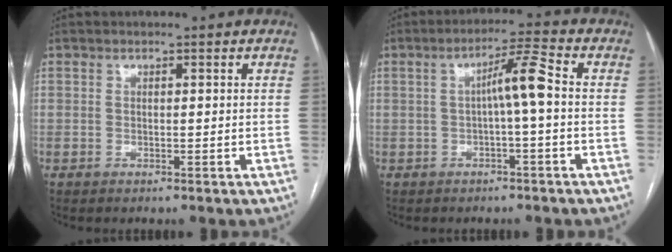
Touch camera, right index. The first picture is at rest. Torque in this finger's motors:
{"motor_torque": [0.48, 0.25, 0.16, 0.05]}